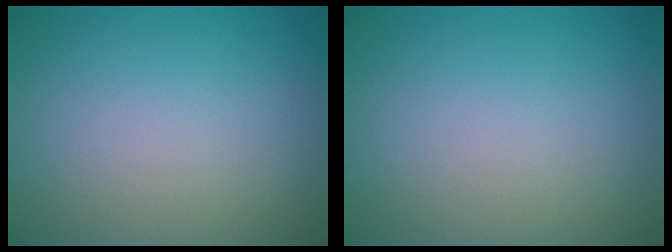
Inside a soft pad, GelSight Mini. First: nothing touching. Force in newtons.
{"total": 0.0}